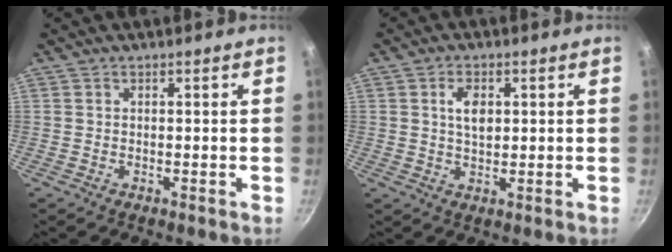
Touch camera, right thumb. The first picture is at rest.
{"total": 4.5, "force": [1.2, 2.7, 3.4], "torque": [-0.050, -0.005, 0.022]}